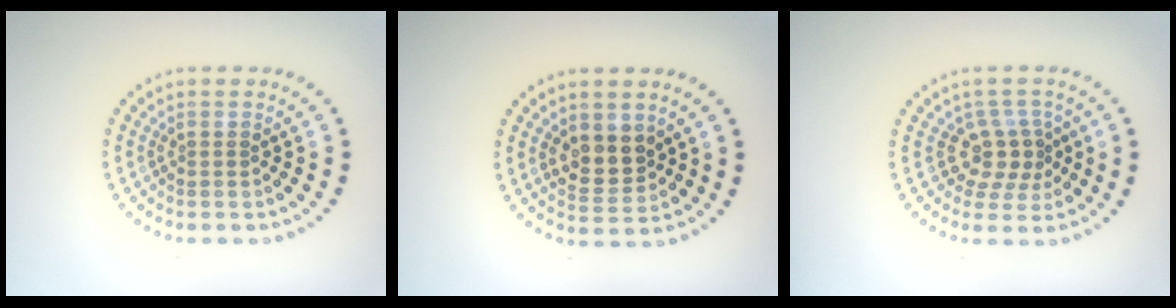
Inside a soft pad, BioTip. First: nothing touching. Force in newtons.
{"total": 2.9, "press": 2.7, "slide": 1.0}
{"total": 2.9, "press": 2.3, "slide": 1.8}